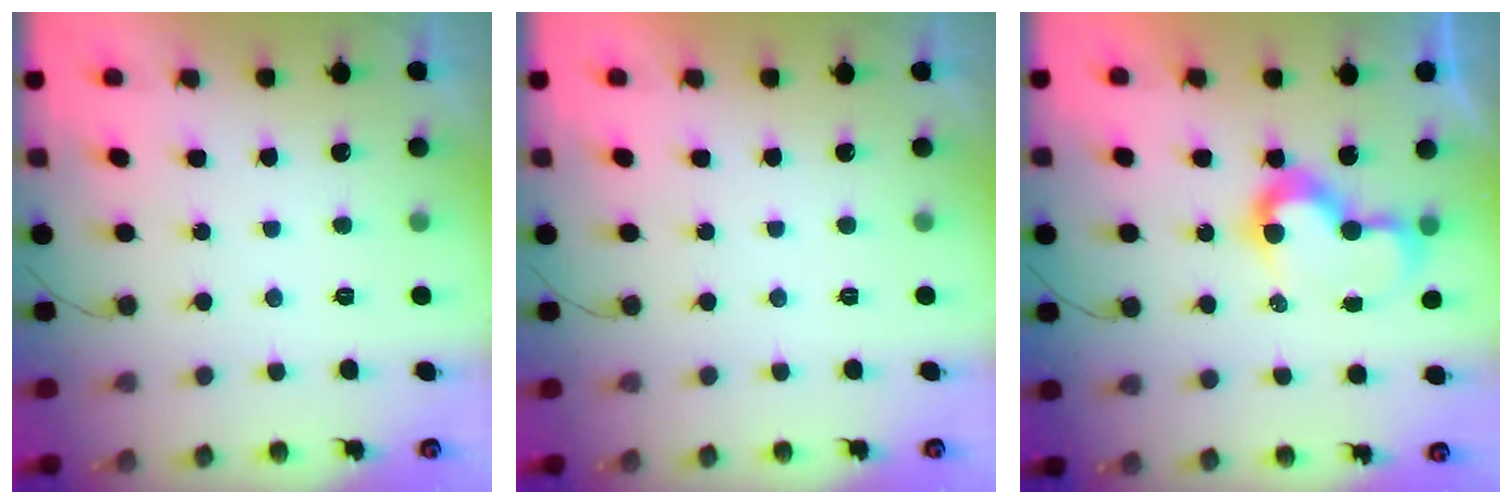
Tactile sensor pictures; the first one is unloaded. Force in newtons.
{"total": 1.7, "press": 1.6, "slide": 0.0}
{"total": 9.2, "press": 9.2, "slide": 0.4}